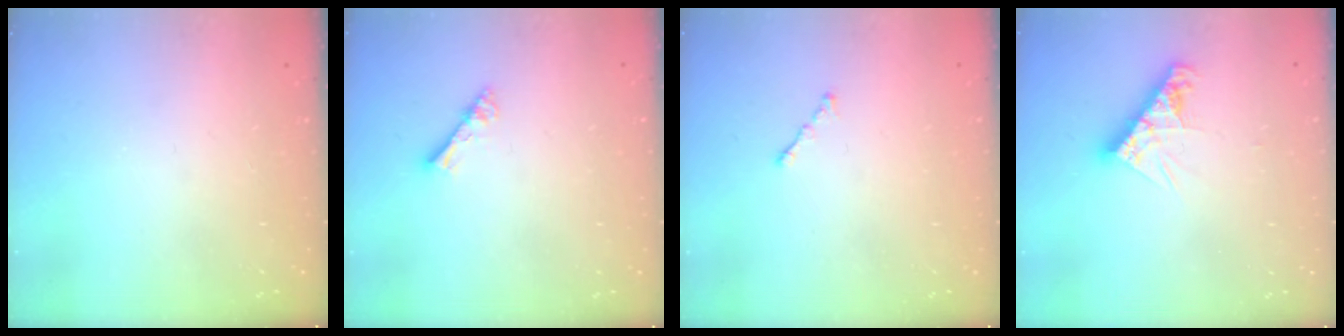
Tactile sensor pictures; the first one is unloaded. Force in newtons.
{"total": 2.8, "press": 2.8, "slide": 0.2}
{"total": 0.6, "press": 0.5, "slide": 0.4}
{"total": 9.2, "press": 9.2, "slide": 0.8}